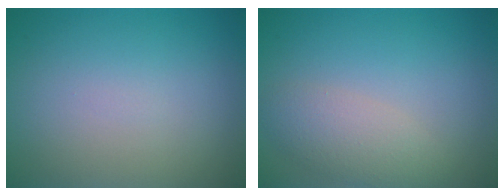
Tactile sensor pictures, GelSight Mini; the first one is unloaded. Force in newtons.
{"total": 3.1, "press": 3.1, "slide": 0.3}